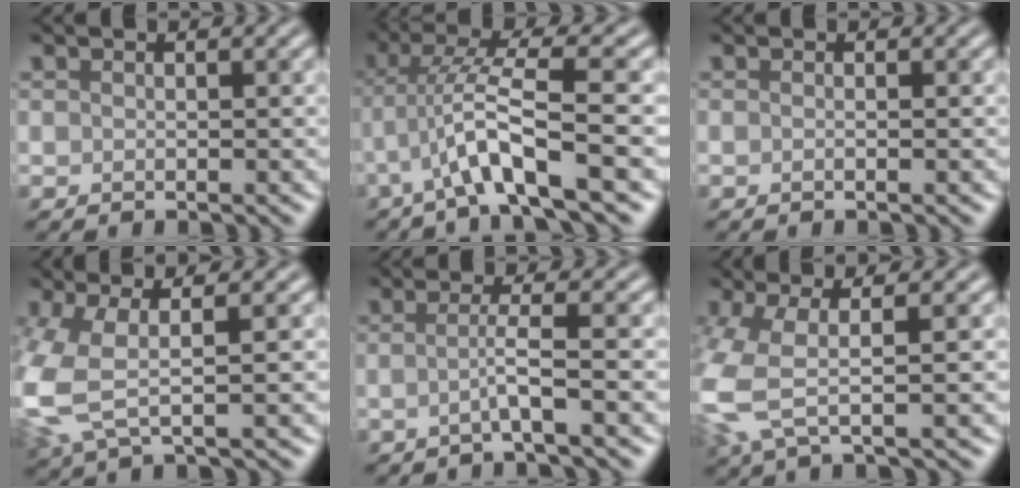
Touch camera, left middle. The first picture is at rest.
{"total": 5.5, "force": [-1.8, 0.5, 5.2], "torque": [-0.104, 0.016, -0.037]}
{"total": 0.8, "force": [-0.1, 0.3, 0.7], "torque": [-0.010, -0.008, -0.009]}
{"total": 5.6, "force": [-0.1, 2.2, 5.2], "torque": [-0.147, -0.001, -0.006]}
{"total": 2.6, "force": [-0.6, 0.3, 2.6], "torque": [-0.046, -0.004, -0.021]}
{"total": 5.0, "force": [-0.3, 1.5, 4.8], "torque": [-0.133, -0.005, -0.013]}